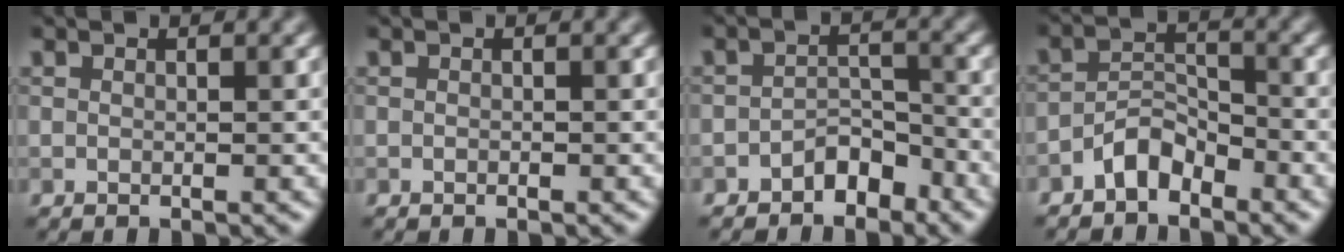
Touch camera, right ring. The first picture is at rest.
{"total": 0.0}
{"total": 2.7, "force": [-2.0, 1.4, 1.1], "torque": [-0.011, 0.014, -0.035]}
{"total": 3.0, "force": [-2.3, 1.3, 1.3], "torque": [-0.018, 0.014, -0.049]}